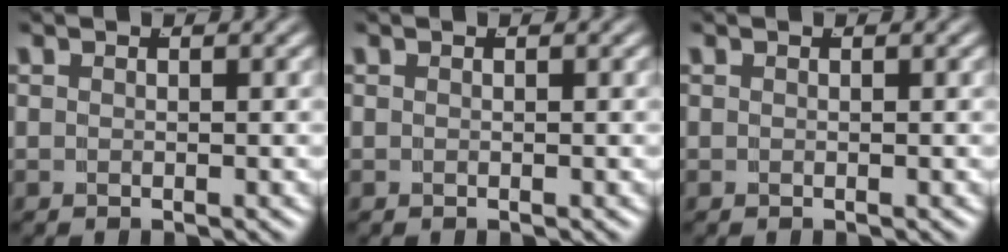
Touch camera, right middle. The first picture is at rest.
{"total": 0.0}
{"total": 0.0}